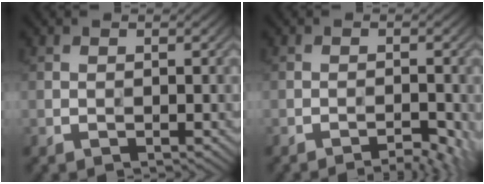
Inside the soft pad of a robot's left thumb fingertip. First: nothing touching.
{"total": 3.3, "force": [-2.5, 0.6, 2.0], "torque": [-0.039, 0.007, -0.034]}